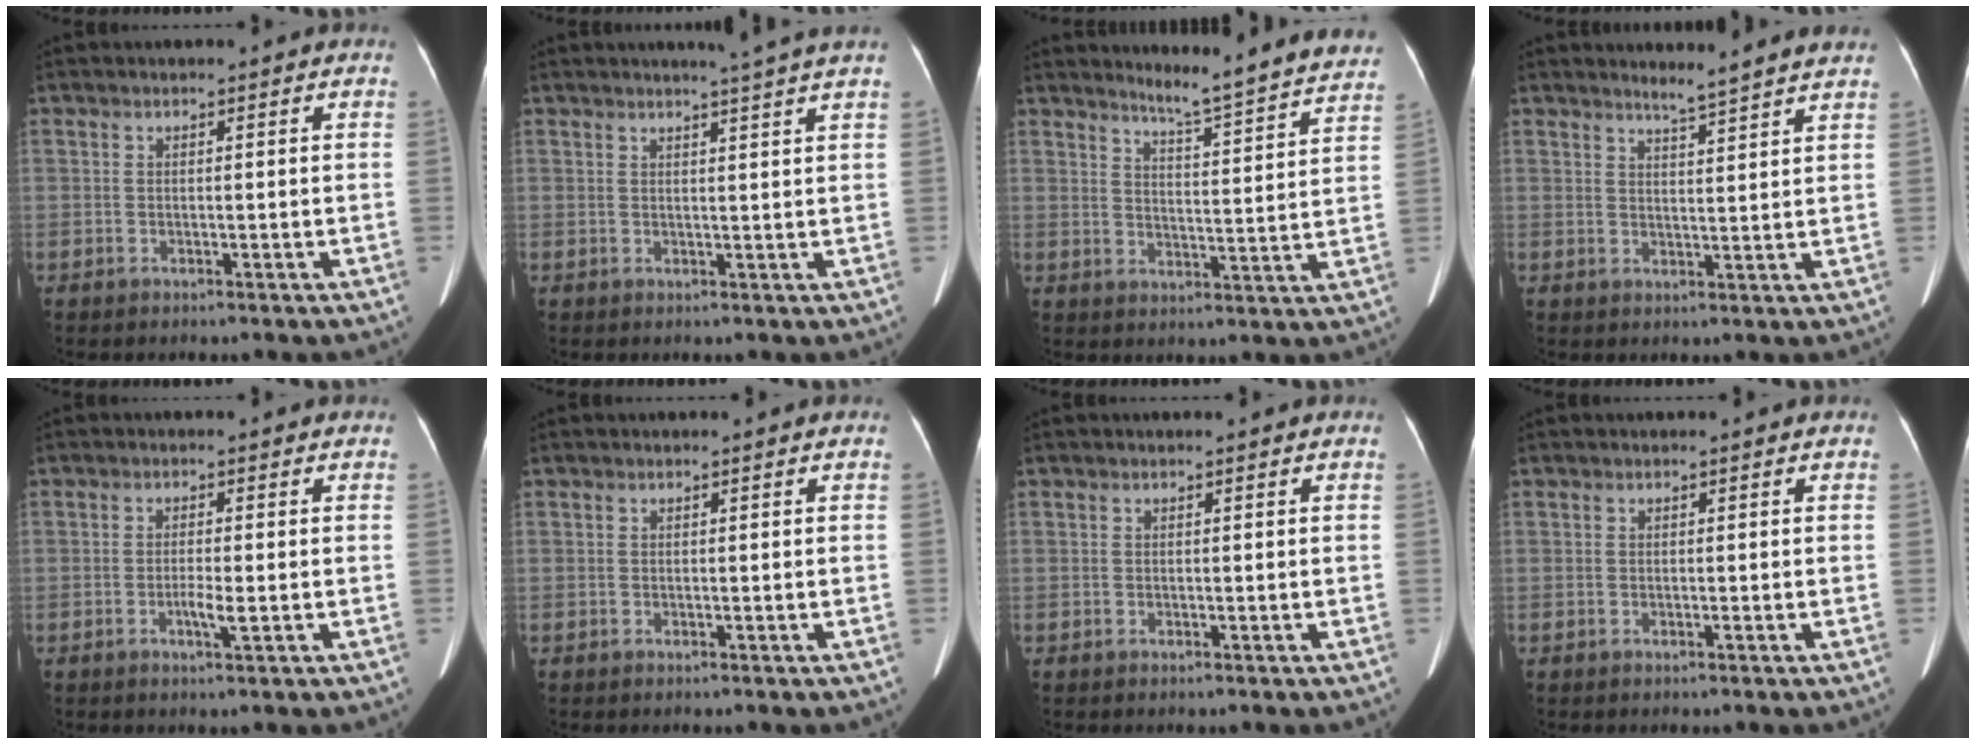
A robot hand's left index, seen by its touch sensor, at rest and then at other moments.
{"total": 4.3, "force": [3.7, -1.2, 1.9], "torque": [-0.026, -0.004, 0.039]}
{"total": 14.9, "force": [14.3, -0.4, 4.3], "torque": [-0.061, -0.059, 0.169]}
{"total": 5.2, "force": [4.9, -0.7, 1.7], "torque": [-0.035, -0.002, 0.059]}
{"total": 2.1, "force": [-0.6, 0.1, 2.0], "torque": [-0.038, -0.002, -0.011]}
{"total": 0.0}
{"total": 0.0}
{"total": 0.0}